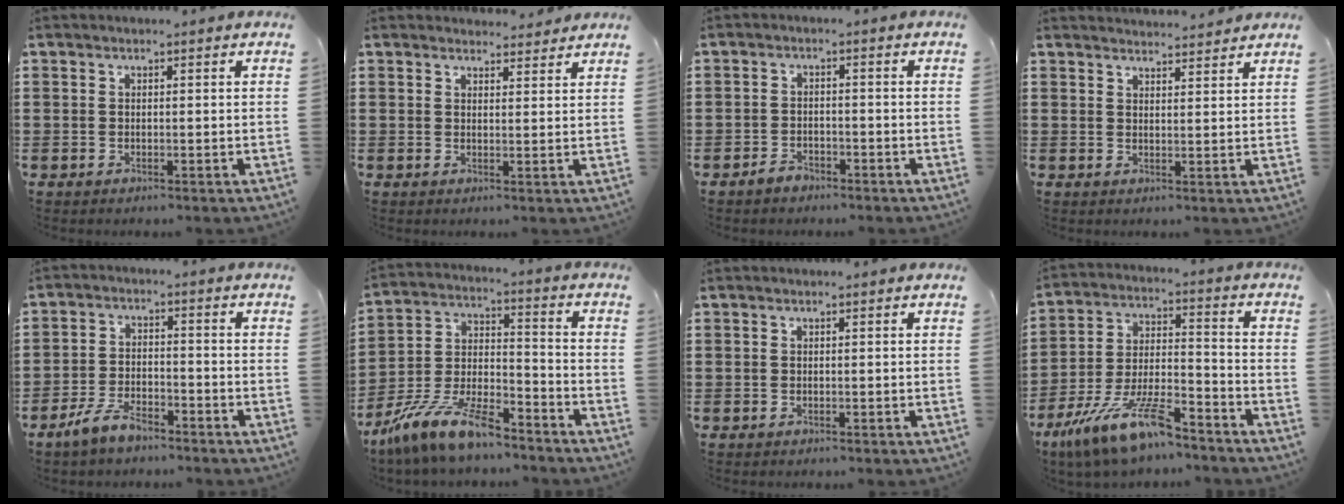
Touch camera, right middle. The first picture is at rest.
{"total": 2.3, "force": [2.3, 0.5, -0.1], "torque": [0.003, -0.004, 0.043]}
{"total": 2.1, "force": [-1.9, 0.9, 0.4], "torque": [-0.014, 0.004, -0.039]}
{"total": 2.4, "force": [2.4, 0.0, -0.2], "torque": [-0.003, -0.005, 0.047]}
{"total": 5.1, "force": [-4.2, 1.8, 2.3], "torque": [-0.059, 0.006, -0.087]}
{"total": 11.3, "force": [-9.4, 2.0, 6.0], "torque": [-0.135, 0.016, -0.190]}
{"total": 0.0}
{"total": 13.1, "force": [-10.2, 2.5, 7.9], "torque": [-0.158, 0.023, -0.194]}